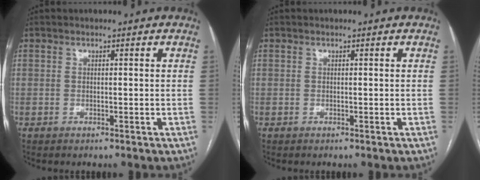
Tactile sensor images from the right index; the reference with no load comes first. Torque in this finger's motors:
{"motor_torque": [0.10, 0.02, -0.09, 0.00]}